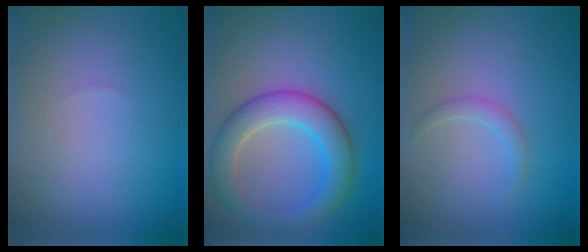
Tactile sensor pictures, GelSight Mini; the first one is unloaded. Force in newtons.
{"total": 5.5, "press": 5.5, "slide": 0.2}
{"total": 1.1, "press": 1.1, "slide": 0.1}